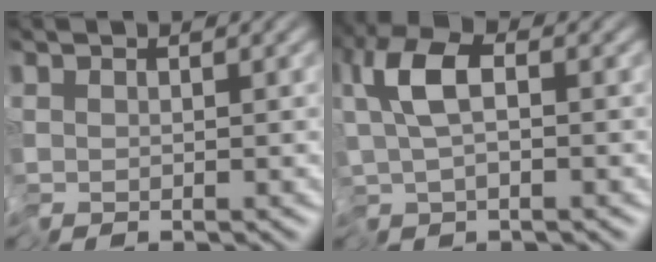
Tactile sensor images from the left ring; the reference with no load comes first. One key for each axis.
{"total": 4.5, "fx": -0.9, "fy": 1.8, "fz": 4.0, "tx": -0.076, "ty": 0.005, "tz": -0.031}